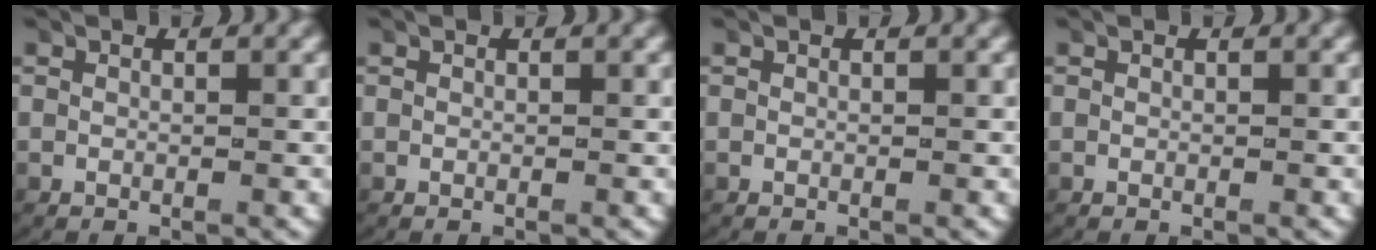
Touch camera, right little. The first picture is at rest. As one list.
[{"total": 0.0}, {"total": 0.0}, {"total": 0.0}]